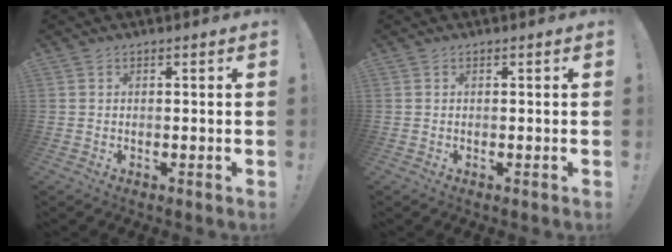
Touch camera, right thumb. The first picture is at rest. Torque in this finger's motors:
{"motor_torque": [0.00, 0.00, 0.00, 0.00, 0.00]}